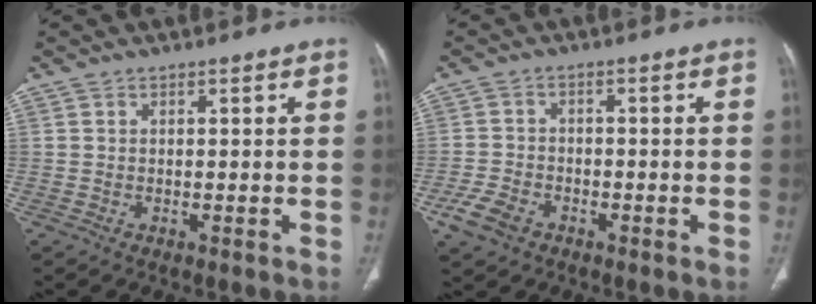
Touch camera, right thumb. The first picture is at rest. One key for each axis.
{"total": 5.6, "fx": -3.0, "fy": 3.7, "fz": 2.9, "tx": -0.061, "ty": 0.012, "tz": -0.054}